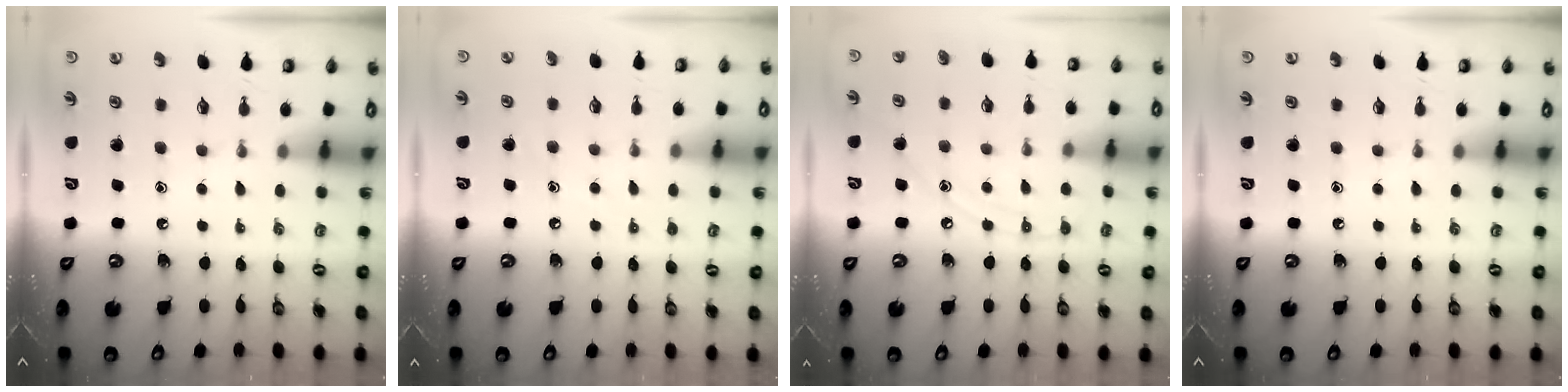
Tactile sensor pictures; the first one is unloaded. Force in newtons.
{"total": 5.3, "press": 5.3, "slide": 0.7}
{"total": 7.4, "press": 7.3, "slide": 0.6}
{"total": 0.0}